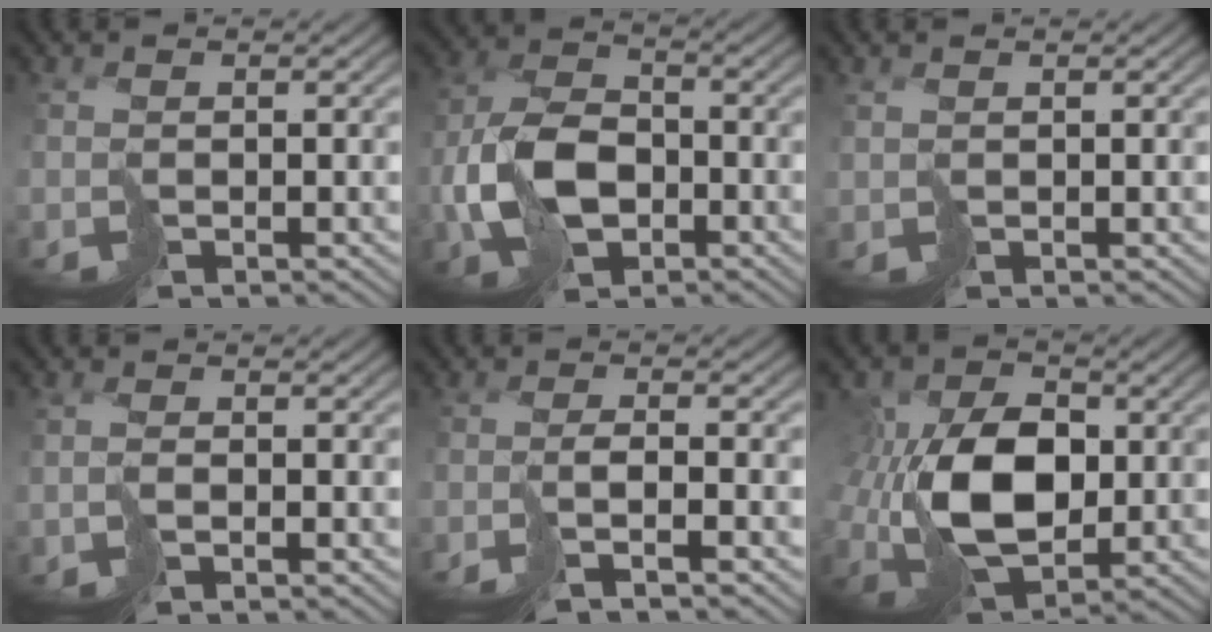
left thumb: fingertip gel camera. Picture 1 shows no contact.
{"total": 8.9, "force": [-1.9, 5.9, 6.4], "torque": [-0.157, -0.003, -0.048]}
{"total": 0.8, "force": [0.6, 0.4, 0.4], "torque": [-0.017, -0.005, 0.011]}
{"total": 0.5, "force": [0.1, -0.1, 0.5], "torque": [-0.013, 0.001, -0.007]}
{"total": 3.1, "force": [-1.9, -0.2, 2.5], "torque": [-0.027, 0.009, -0.044]}
{"total": 10.6, "force": [0.8, 6.8, 8.1], "torque": [-0.168, 0.003, 0.016]}